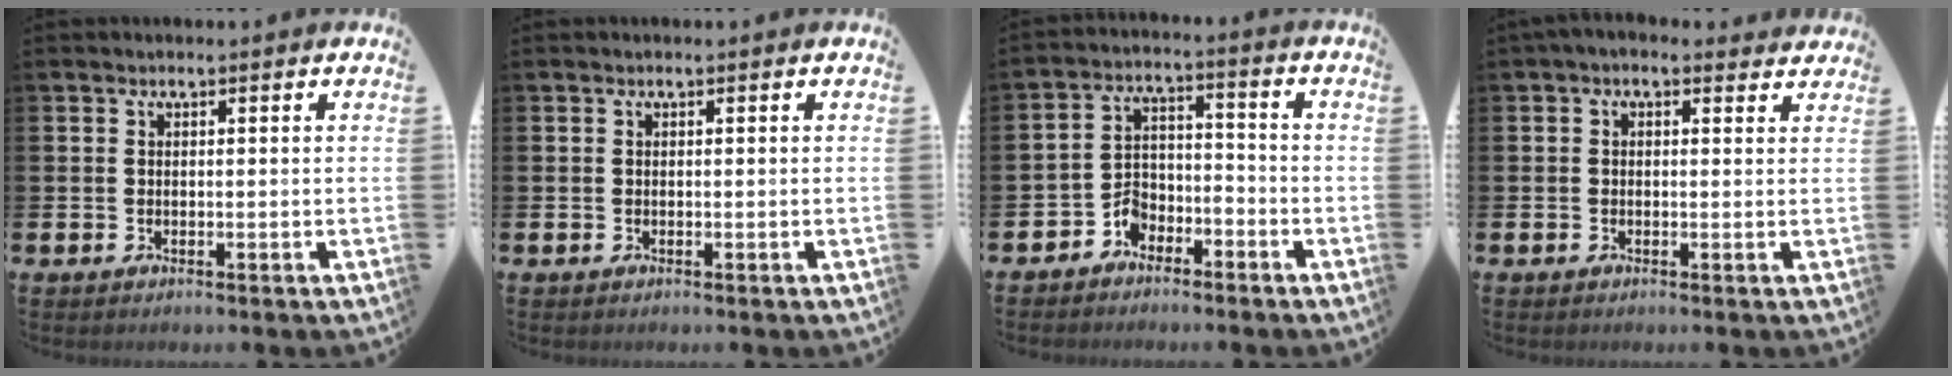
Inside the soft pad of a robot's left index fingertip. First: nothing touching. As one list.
[{"total": 0.0}, {"total": 4.0, "force": [-3.3, 2.0, 1.0], "torque": [-0.025, 0.003, -0.069]}, {"total": 0.9, "force": [0.5, 0.5, 0.6], "torque": [-0.008, 0.002, 0.007]}]